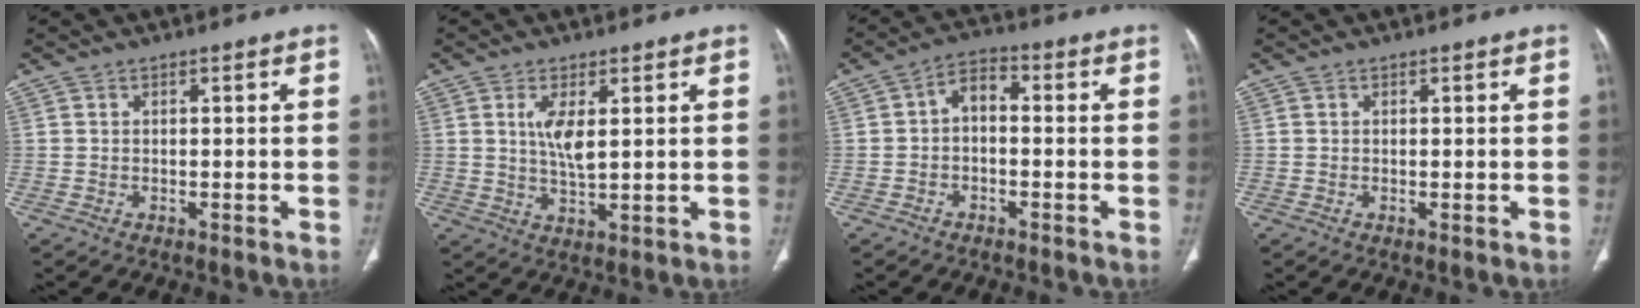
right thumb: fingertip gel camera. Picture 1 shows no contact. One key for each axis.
{"total": 5.6, "fx": 1.7, "fy": 1.9, "fz": 5.1, "tx": -0.103, "ty": -0.020, "tz": 0.036}
{"total": 4.7, "fx": -0.5, "fy": 2.8, "fz": 3.7, "tx": -0.055, "ty": 0.024, "tz": -0.021}
{"total": 0.0}